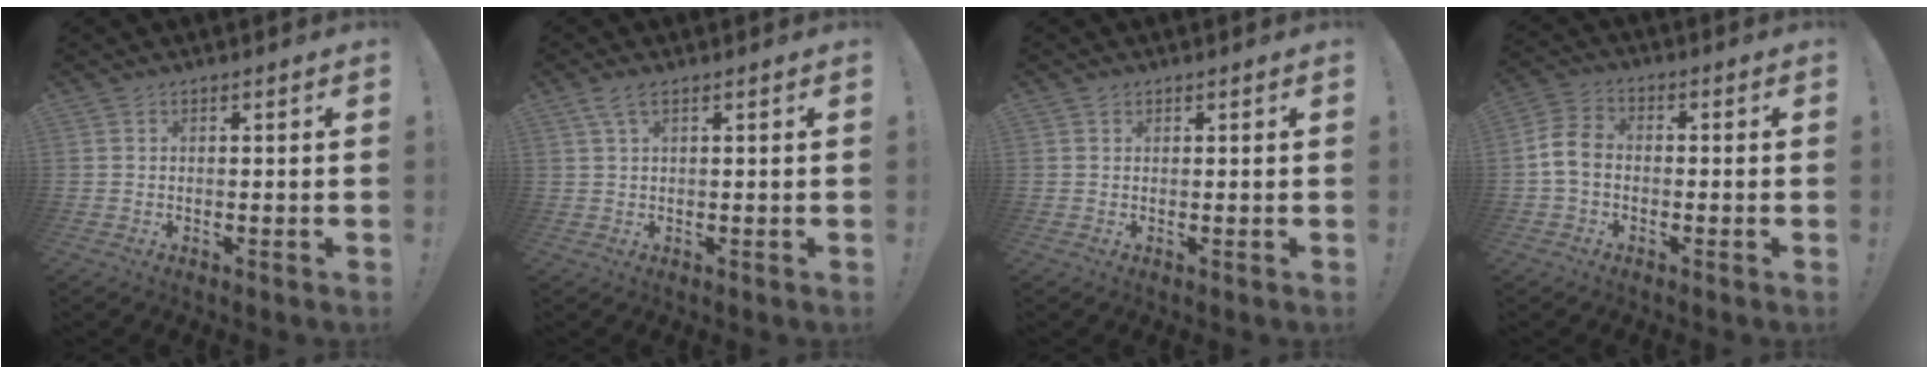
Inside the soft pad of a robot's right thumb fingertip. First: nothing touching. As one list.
[{"total": 3.5, "force": [1.8, 1.0, 2.8], "torque": [-0.066, 0.004, 0.035]}, {"total": 0.8, "force": [0.6, 0.6, 0.2], "torque": [-0.003, 0.001, 0.011]}, {"total": 7.2, "force": [-1.3, 5.4, 4.6], "torque": [-0.090, 0.016, -0.020]}]